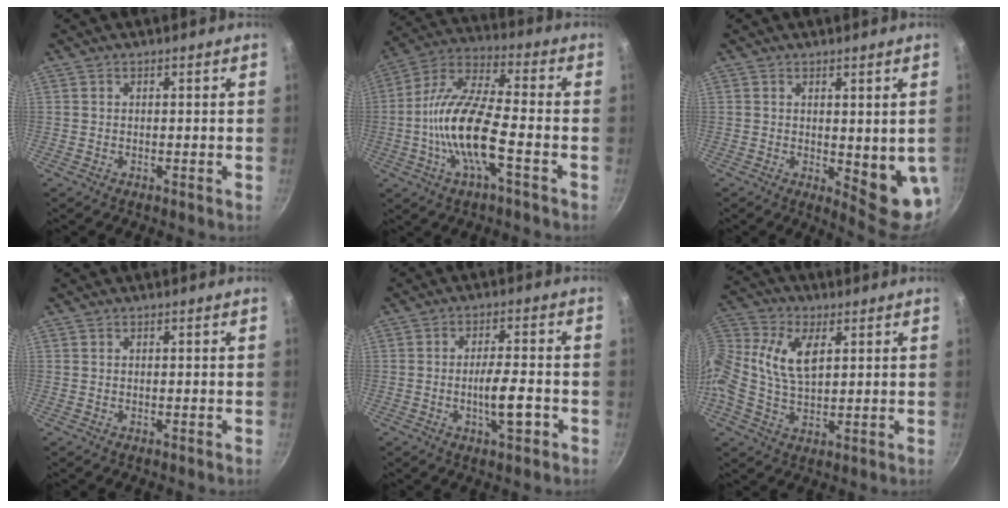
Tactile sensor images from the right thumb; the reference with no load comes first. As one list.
[{"total": 15.3, "force": [-4.1, 5.0, 13.9], "torque": [-0.268, 0.038, -0.093]}, {"total": 8.5, "force": [0.3, 3.0, 8.0], "torque": [-0.077, -0.018, 0.012]}, {"total": 0.0}, {"total": 6.8, "force": [-2.3, 1.9, 6.1], "torque": [-0.092, 0.016, -0.040]}, {"total": 12.4, "force": [2.6, 7.3, 9.7], "torque": [-0.203, 0.012, 0.035]}]